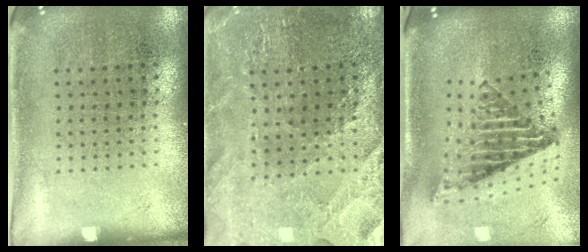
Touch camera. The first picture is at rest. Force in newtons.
{"total": 2.7, "press": 2.7, "slide": 0.3}
{"total": 2.7, "press": 1.7, "slide": 2.0}